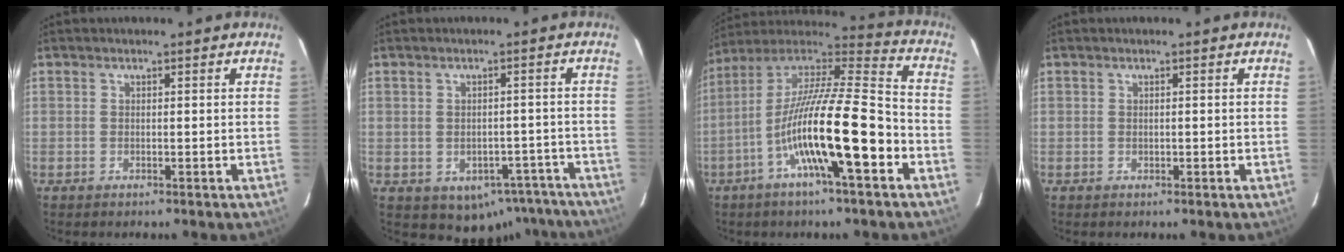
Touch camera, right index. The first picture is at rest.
{"total": 10.8, "force": [-7.1, 7.2, 3.8], "torque": [-0.037, 0.016, -0.082]}
{"total": 18.7, "force": [-6.4, 1.7, 17.5], "torque": [-0.318, 0.002, -0.115]}
{"total": 0.0}